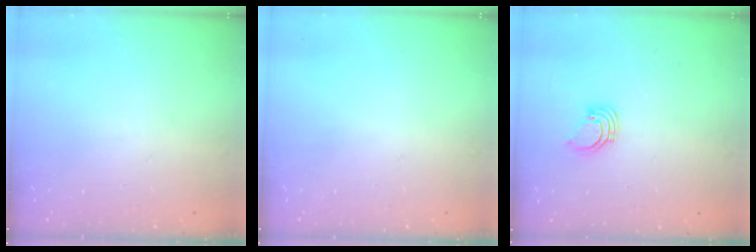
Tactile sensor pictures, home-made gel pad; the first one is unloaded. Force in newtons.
{"total": 0.0}
{"total": 2.7, "press": 2.7, "slide": 0.1}